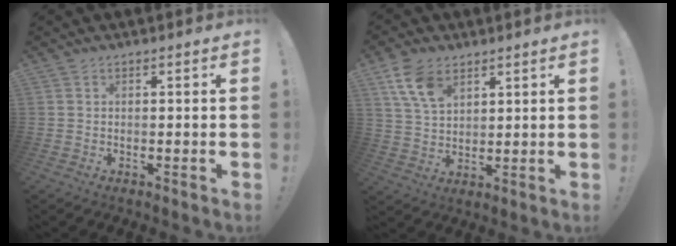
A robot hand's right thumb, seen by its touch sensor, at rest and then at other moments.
{"total": 10.0, "force": [5.7, 6.0, 5.8], "torque": [-0.107, -0.019, 0.109]}